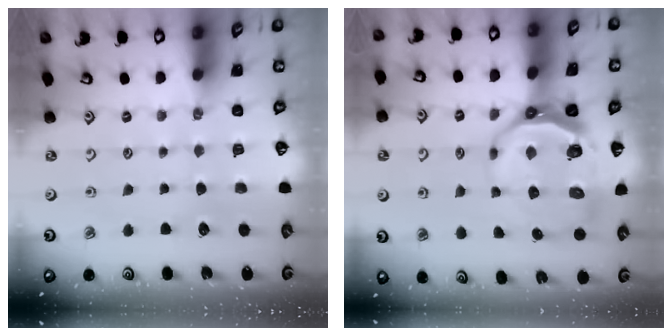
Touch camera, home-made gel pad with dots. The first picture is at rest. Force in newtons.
{"total": 9.4, "press": 8.6, "slide": 3.6}